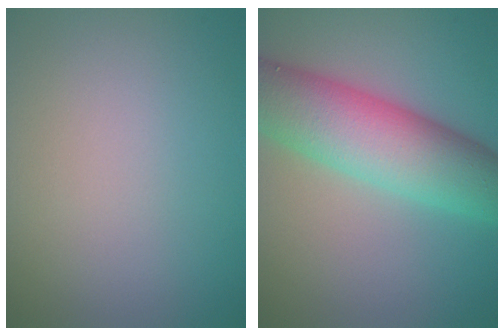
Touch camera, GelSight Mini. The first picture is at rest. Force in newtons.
{"total": 9.7, "press": 9.7, "slide": 0.2}